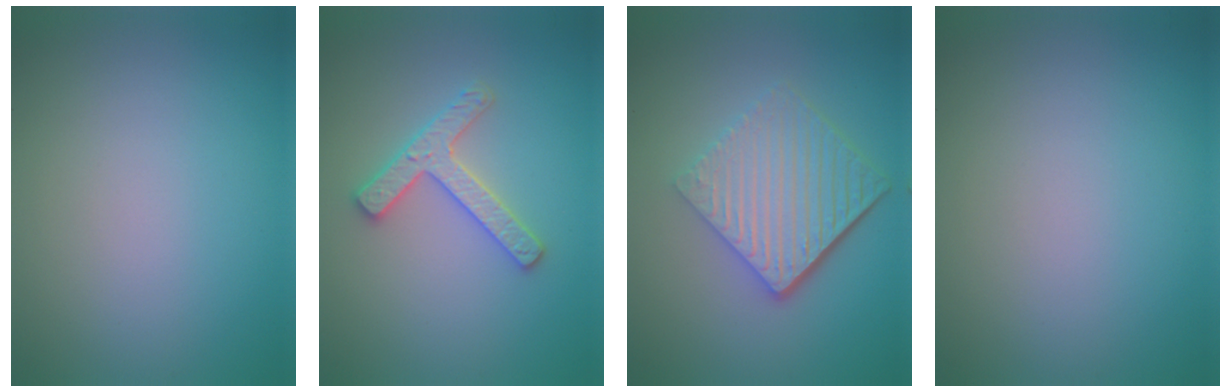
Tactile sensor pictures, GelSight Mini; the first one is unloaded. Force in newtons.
{"total": 2.9, "press": 2.8, "slide": 0.6}
{"total": 6.5, "press": 4.3, "slide": 4.8}
{"total": 0.0}